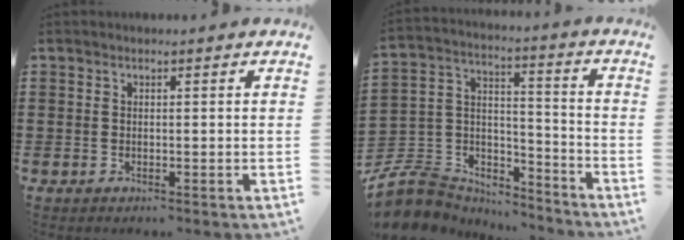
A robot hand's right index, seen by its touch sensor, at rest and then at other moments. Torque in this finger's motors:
{"motor_torque": [0.28, -0.07, -0.03, -0.21]}